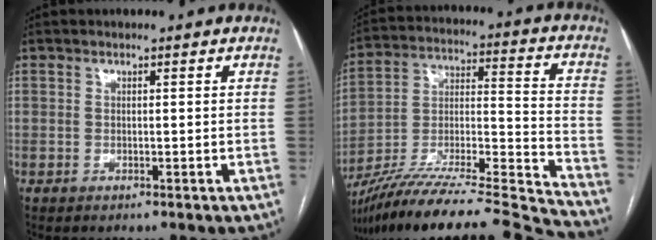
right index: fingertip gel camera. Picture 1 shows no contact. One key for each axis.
{"total": 30.1, "fx": -27.2, "fy": -0.2, "fz": 12.8, "tx": -0.163, "ty": -0.026, "tz": -0.422}